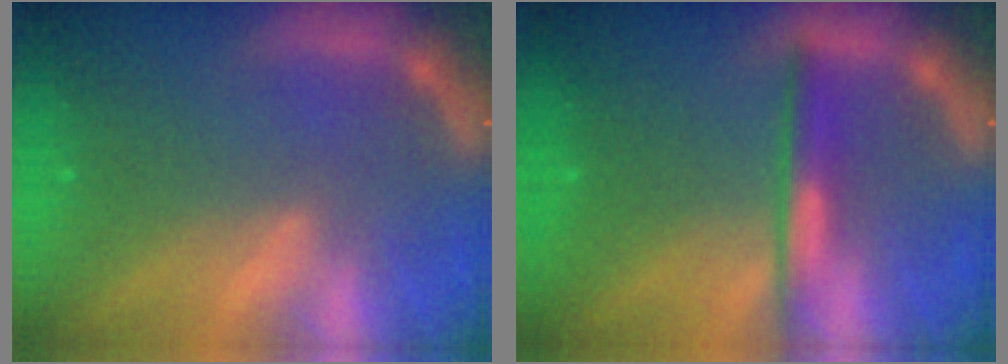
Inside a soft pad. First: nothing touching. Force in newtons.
{"total": 3.0}